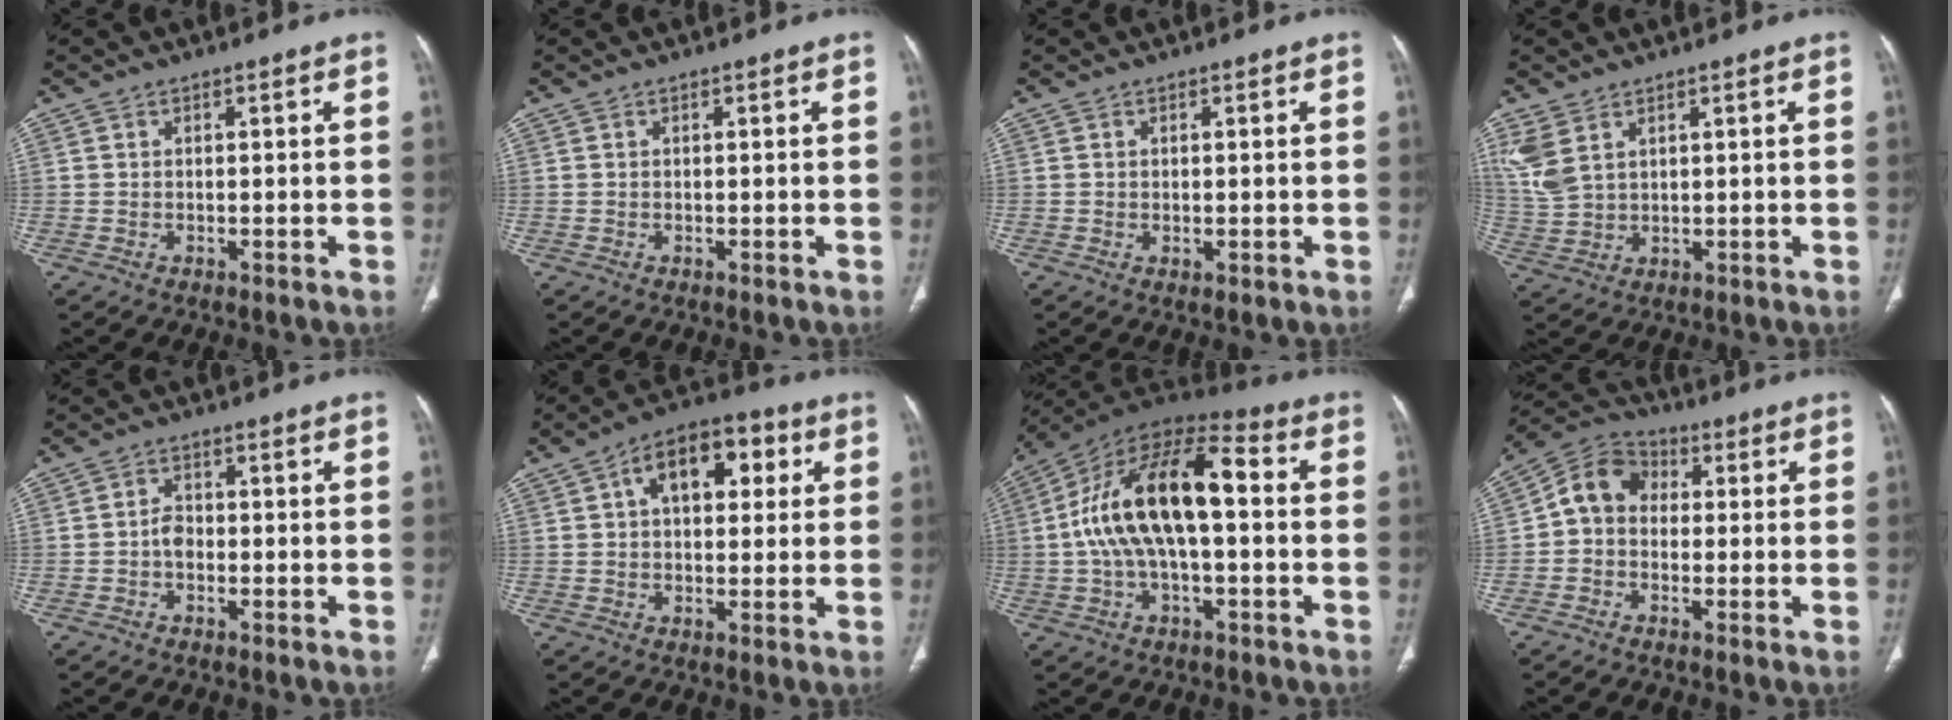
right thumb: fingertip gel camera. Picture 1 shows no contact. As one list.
[{"total": 0.0}, {"total": 1.0, "force": [-0.1, 0.4, 0.9], "torque": [-0.017, -0.006, 0.001]}, {"total": 6.6, "force": [3.4, 3.7, 4.3], "torque": [-0.105, -0.005, 0.084]}, {"total": 2.5, "force": [-0.7, 1.8, 1.6], "torque": [-0.018, 0.008, -0.020]}, {"total": 12.4, "force": [3.6, 7.3, 9.3], "torque": [-0.112, 0.022, 0.049]}, {"total": 19.5, "force": [0.7, 9.1, 17.3], "torque": [-0.314, 0.049, 0.004]}, {"total": 8.4, "force": [0.0, 6.9, 4.8], "torque": [-0.070, 0.030, -0.017]}]